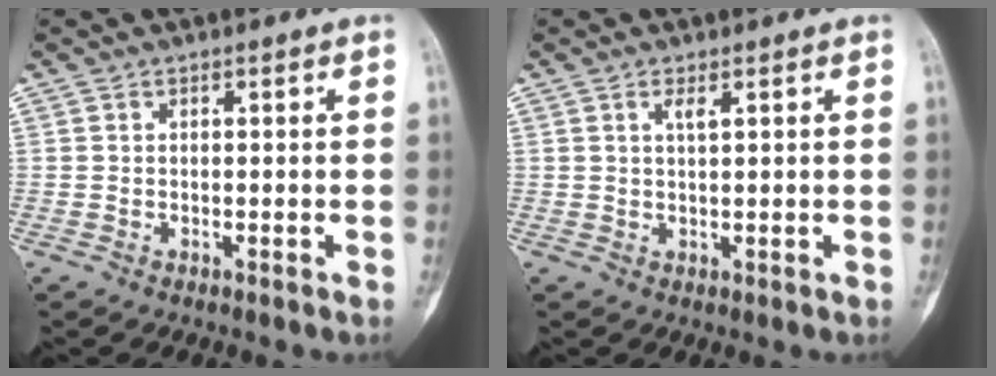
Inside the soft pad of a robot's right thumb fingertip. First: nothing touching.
{"total": 1.8, "force": [0.8, 0.3, 1.5], "torque": [-0.030, -0.005, 0.016]}